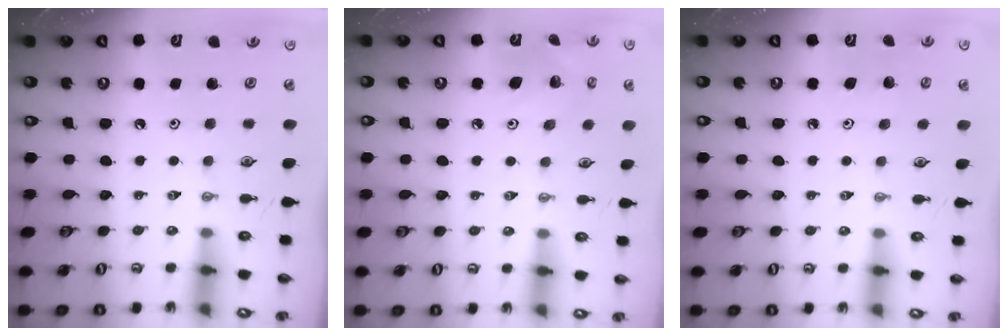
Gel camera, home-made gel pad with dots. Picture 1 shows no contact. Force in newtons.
{"total": 5.9, "press": 5.9, "slide": 0.3}
{"total": 3.7, "press": 3.6, "slide": 0.3}